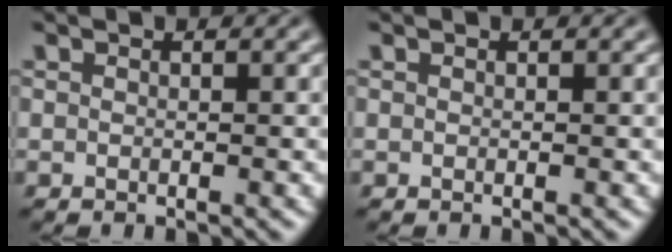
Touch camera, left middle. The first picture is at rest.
{"total": 0.0}